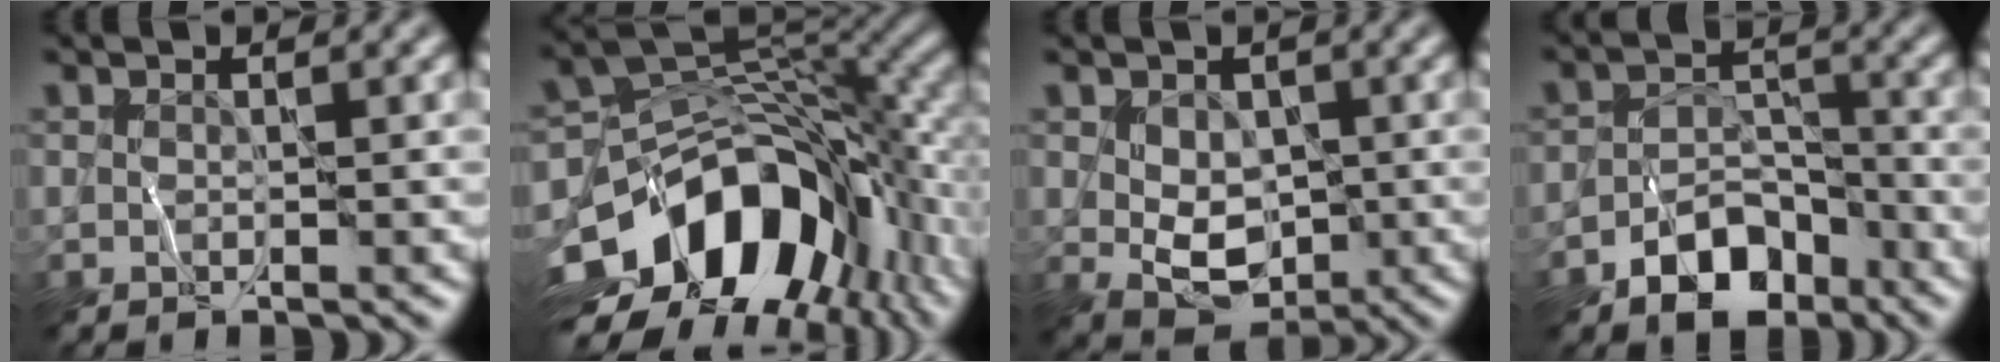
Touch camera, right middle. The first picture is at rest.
{"total": 14.8, "force": [-5.0, 10.0, 9.7], "torque": [-0.153, 0.005, -0.096]}
{"total": 4.7, "force": [-0.2, 3.2, 3.4], "torque": [-0.059, -0.008, -0.002]}
{"total": 5.4, "force": [-3.4, 3.3, 2.6], "torque": [-0.031, -0.001, -0.062]}